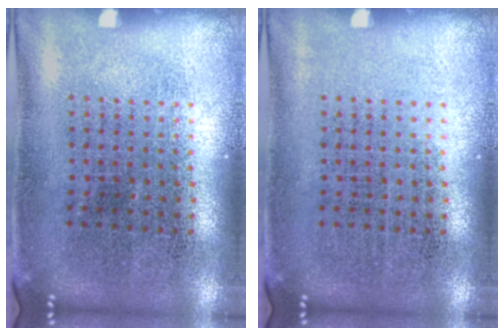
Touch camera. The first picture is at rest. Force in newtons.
{"total": 0.0}